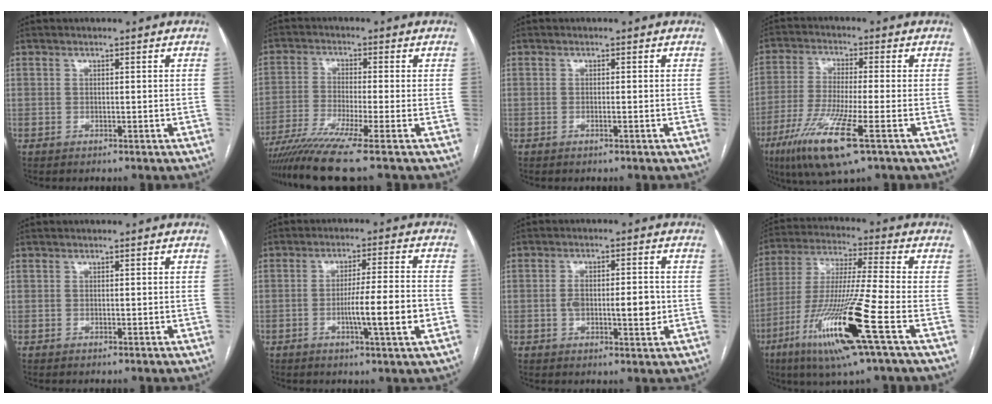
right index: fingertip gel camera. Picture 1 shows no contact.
{"total": 9.5, "force": [-7.3, -2.1, 5.7], "torque": [-0.095, -0.030, -0.125]}
{"total": 0.6, "force": [-0.3, 0.0, 0.5], "torque": [-0.011, 0.000, -0.004]}
{"total": 12.4, "force": [-6.1, 0.6, 10.8], "torque": [-0.223, -0.031, -0.109]}
{"total": 0.5, "force": [0.1, 0.3, 0.4], "torque": [-0.008, 0.000, 0.004]}
{"total": 9.5, "force": [-2.5, -0.2, 9.1], "torque": [-0.147, -0.003, -0.042]}
{"total": 7.4, "force": [-0.8, 2.6, 6.9], "torque": [-0.115, 0.004, -0.011]}
{"total": 18.2, "force": [-7.7, -0.4, 16.4], "torque": [-0.350, -0.034, -0.147]}